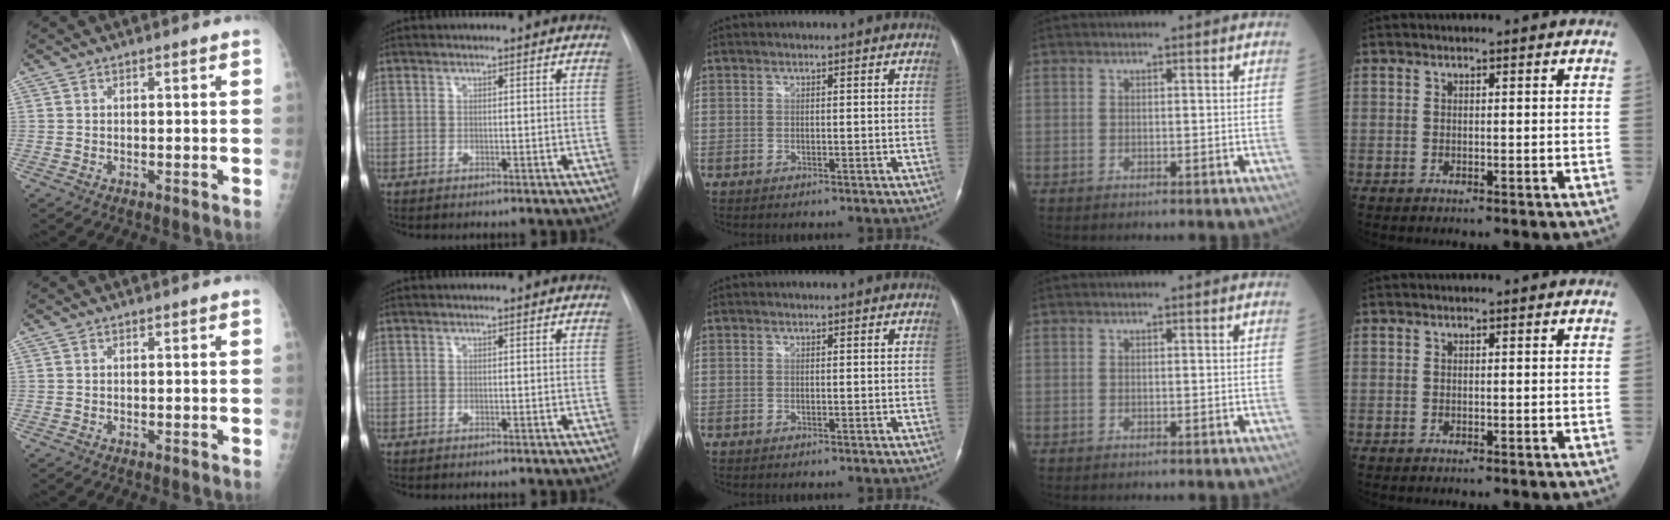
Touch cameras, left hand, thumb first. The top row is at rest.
{}